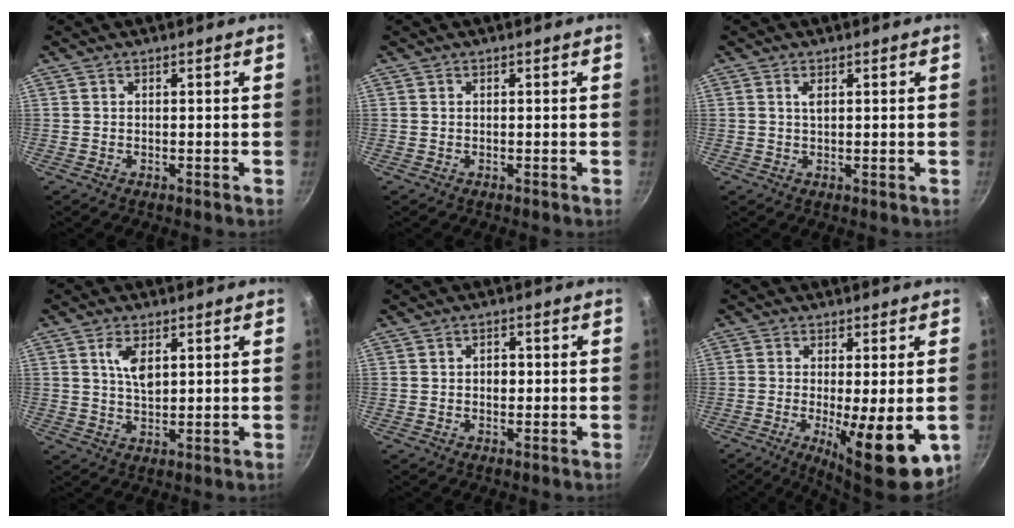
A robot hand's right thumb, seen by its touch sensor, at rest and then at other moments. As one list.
[{"total": 0.0}, {"total": 1.6, "force": [0.6, 0.5, 1.4], "torque": [-0.026, -0.001, 0.011]}, {"total": 5.5, "force": [2.0, 2.8, 4.3], "torque": [-0.074, -0.012, 0.041]}, {"total": 2.4, "force": [0.1, 1.8, 1.6], "torque": [-0.016, 0.005, 0.001]}, {"total": 13.6, "force": [-3.5, 3.8, 12.6], "torque": [-0.175, -0.013, -0.042]}]